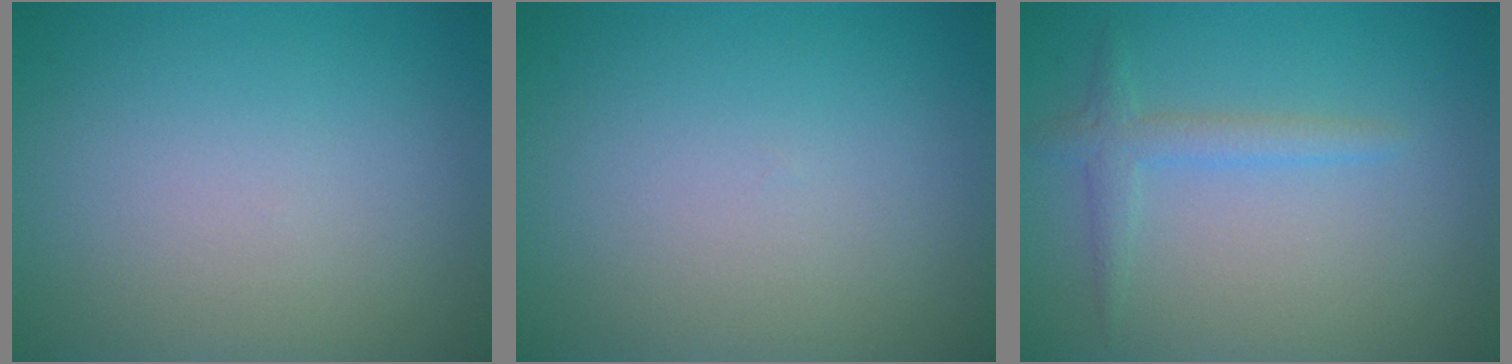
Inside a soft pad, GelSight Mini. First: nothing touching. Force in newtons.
{"total": 0.0}
{"total": 1.9, "press": 1.9, "slide": 0.1}